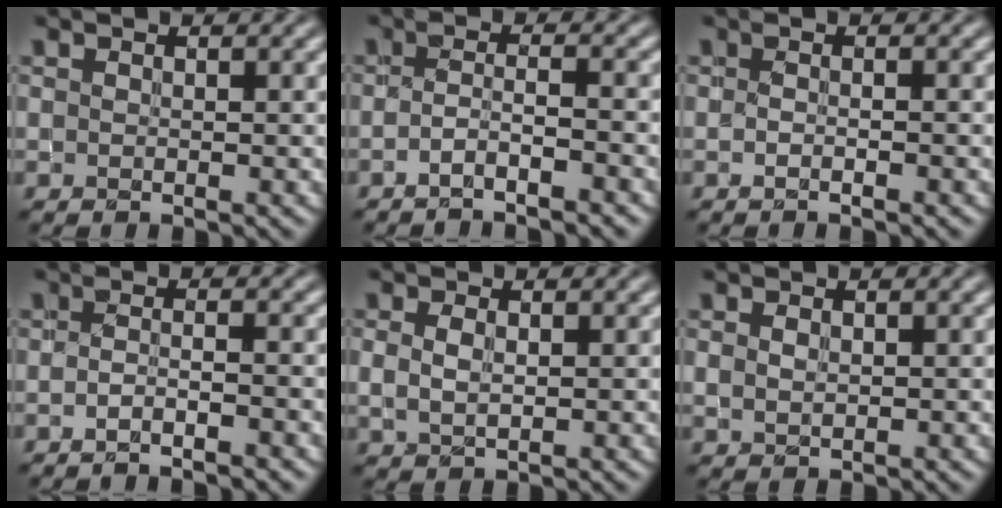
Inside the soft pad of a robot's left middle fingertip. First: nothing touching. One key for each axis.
{"total": 2.2, "fx": -1.5, "fy": 0.2, "fz": 1.6, "tx": -0.026, "ty": 0.000, "tz": -0.036}
{"total": 0.8, "fx": -0.5, "fy": 0.2, "fz": 0.6, "tx": -0.013, "ty": -0.008, "tz": -0.009}
{"total": 1.6, "fx": -1.2, "fy": 0.2, "fz": 1.1, "tx": -0.014, "ty": -0.007, "tz": -0.027}
{"total": 1.9, "fx": 0.3, "fy": 1.2, "fz": 1.4, "tx": -0.032, "ty": -0.002, "tz": 0.009}
{"total": 1.2, "fx": 0.3, "fy": 0.9, "fz": 0.8, "tx": -0.019, "ty": -0.001, "tz": 0.009}